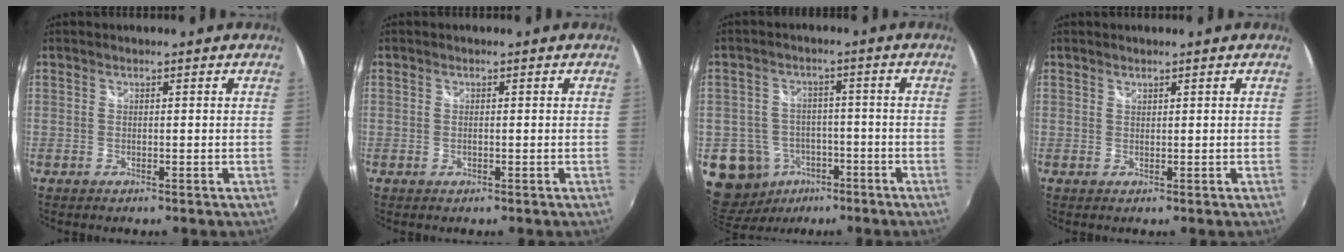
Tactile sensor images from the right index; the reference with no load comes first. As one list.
[{"total": 0.6, "force": [-0.1, 0.3, 0.5], "torque": [-0.012, -0.001, -0.003]}, {"total": 10.9, "force": [-4.7, 9.4, 2.9], "torque": [-0.094, 0.015, -0.058]}, {"total": 0.5, "force": [0.5, 0.1, -0.1], "torque": [0.003, 0.000, 0.010]}]